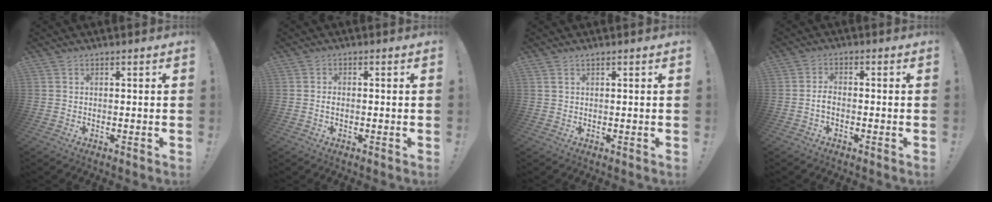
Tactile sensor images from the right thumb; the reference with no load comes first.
{"total": 1.0, "force": [-0.4, 0.5, 0.7], "torque": [-0.019, 0.006, -0.007]}
{"total": 1.3, "force": [0.8, 0.1, 1.0], "torque": [-0.029, 0.004, 0.016]}
{"total": 2.9, "force": [-0.9, 1.5, 2.3], "torque": [-0.051, 0.004, -0.015]}